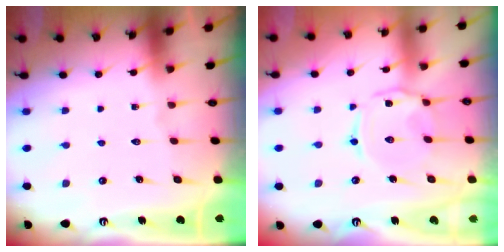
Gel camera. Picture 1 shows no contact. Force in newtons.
{"total": 2.9, "press": 2.8, "slide": 0.4}